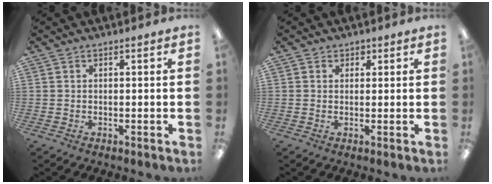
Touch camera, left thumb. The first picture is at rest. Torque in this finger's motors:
{"motor_torque": [-0.02, 0.06, -0.12, -0.20, 0.00]}